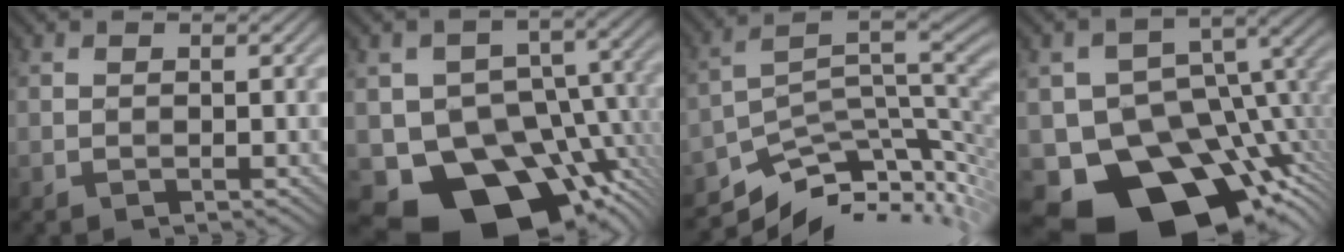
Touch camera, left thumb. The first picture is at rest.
{"total": 16.5, "force": [-7.2, 11.8, 9.1], "torque": [-0.143, -0.024, -0.100]}
{"total": 10.5, "force": [-4.6, 4.9, 8.0], "torque": [-0.138, -0.010, -0.068]}
{"total": 17.8, "force": [-8.9, 12.0, 9.6], "torque": [-0.161, -0.050, -0.127]}